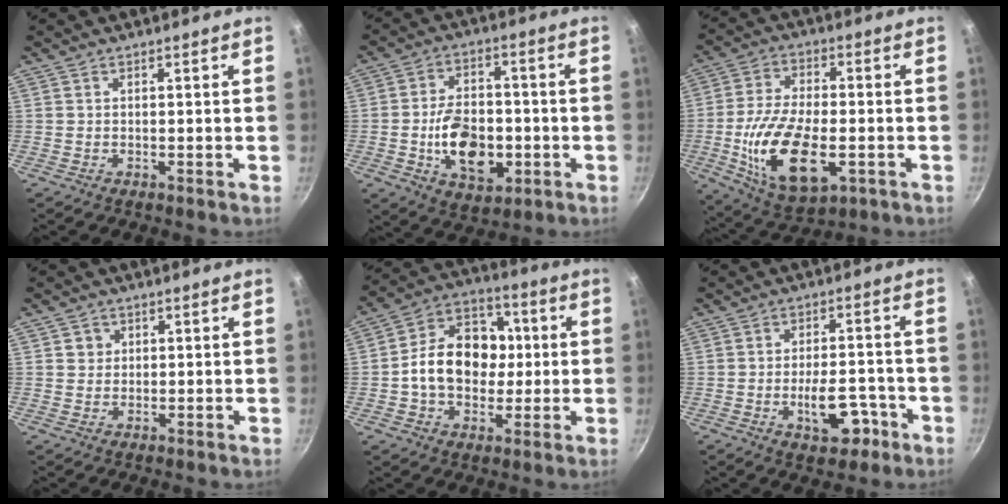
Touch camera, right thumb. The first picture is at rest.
{"total": 13.3, "force": [-2.7, 8.2, 10.1], "torque": [-0.136, 0.012, -0.039]}
{"total": 18.2, "force": [-4.4, 9.1, 15.2], "torque": [-0.276, 0.004, -0.063]}
{"total": 2.4, "force": [0.8, 2.2, 0.5], "torque": [0.005, -0.002, 0.009]}
{"total": 15.8, "force": [-0.3, 11.8, 10.5], "torque": [-0.139, 0.031, -0.009]}
{"total": 8.3, "force": [-3.4, 4.2, 6.2], "torque": [-0.078, 0.025, -0.048]}